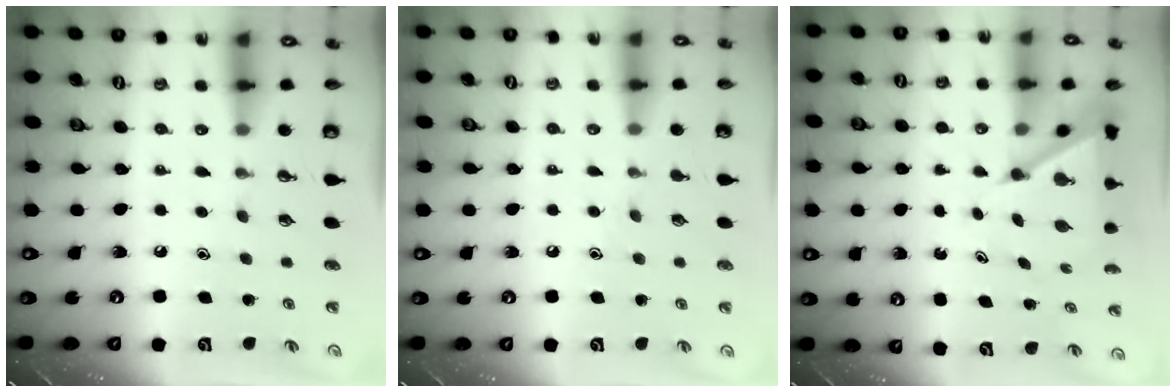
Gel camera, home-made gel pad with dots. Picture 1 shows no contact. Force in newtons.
{"total": 5.7, "press": 5.6, "slide": 0.7}
{"total": 6.4, "press": 6.3, "slide": 0.5}